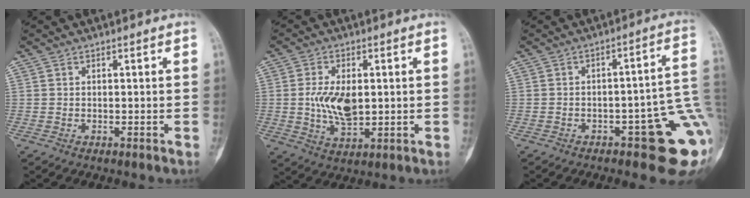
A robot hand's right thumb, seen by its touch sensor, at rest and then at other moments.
{"total": 8.8, "force": [0.3, 4.7, 7.4], "torque": [-0.137, -0.008, 0.012]}
{"total": 14.1, "force": [-4.3, 4.7, 12.6], "torque": [-0.107, 0.035, -0.045]}